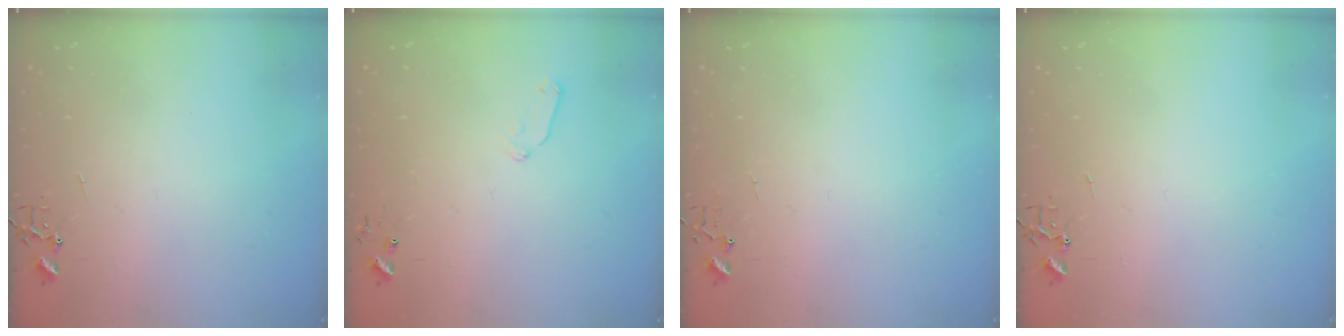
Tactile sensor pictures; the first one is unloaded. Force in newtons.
{"total": 6.0, "press": 5.9, "slide": 1.0}
{"total": 4.2, "press": 4.2, "slide": 0.3}
{"total": 0.0}